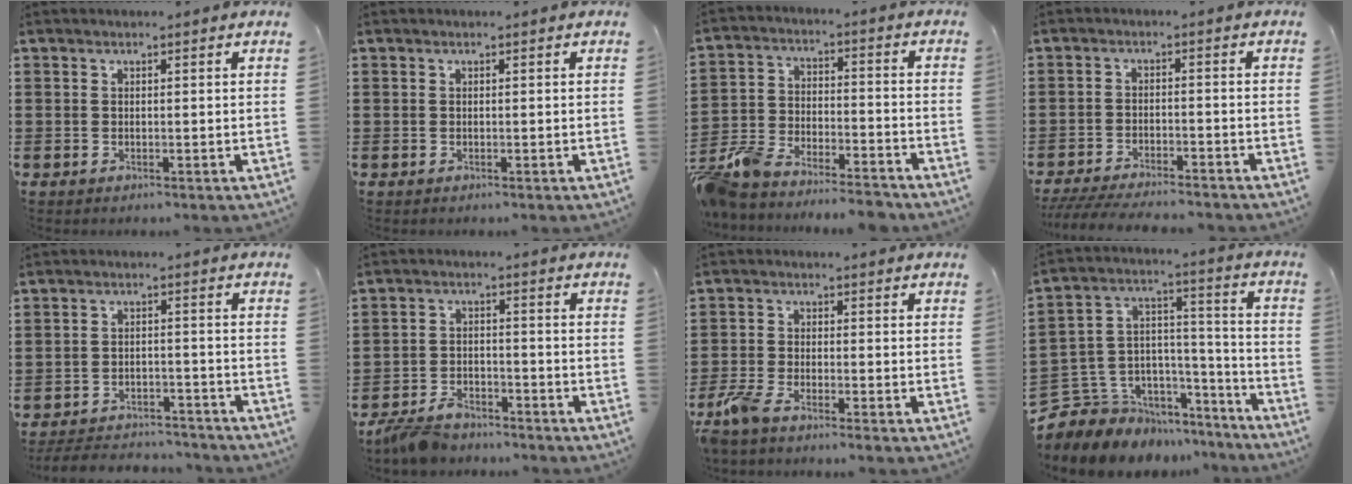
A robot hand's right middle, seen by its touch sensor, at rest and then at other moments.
{"total": 0.0}
{"total": 8.2, "force": [-8.0, 0.9, 1.4], "torque": [-0.052, 0.007, -0.167]}
{"total": 4.7, "force": [-4.6, 0.3, 1.2], "torque": [-0.023, -0.002, -0.092]}
{"total": 4.5, "force": [-4.5, 0.6, 0.3], "torque": [-0.012, 0.007, -0.096]}
{"total": 4.8, "force": [-4.5, 1.1, 1.3], "torque": [-0.036, 0.002, -0.093]}
{"total": 4.0, "force": [-3.2, 0.8, 2.4], "torque": [-0.076, -0.010, -0.070]}
{"total": 7.2, "force": [-4.4, 5.7, -0.4], "torque": [-0.035, -0.010, -0.082]}